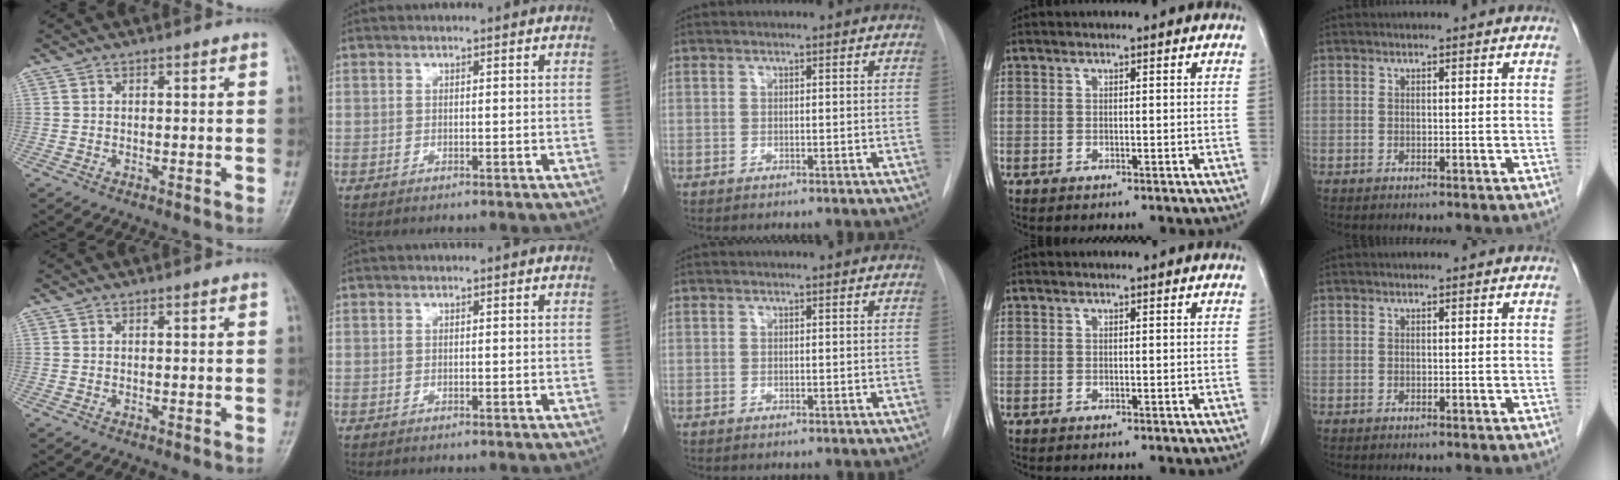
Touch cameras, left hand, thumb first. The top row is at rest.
{}